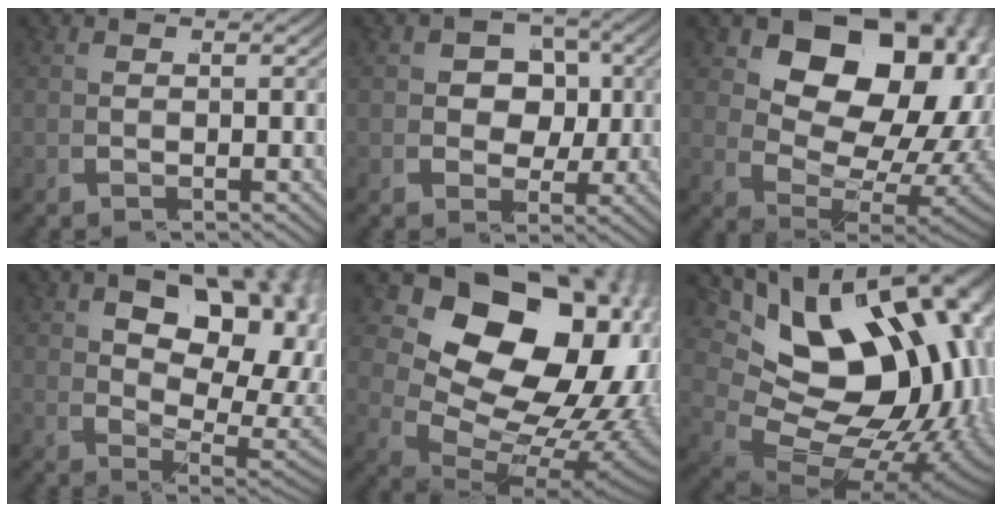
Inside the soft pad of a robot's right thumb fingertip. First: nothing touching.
{"total": 5.5, "force": [0.2, 4.5, 3.2], "torque": [-0.063, -0.024, 0.013]}
{"total": 18.2, "force": [2.5, 11.9, 13.5], "torque": [-0.236, -0.041, 0.059]}
{"total": 11.7, "force": [1.8, 7.4, 8.9], "torque": [-0.136, -0.032, 0.047]}
{"total": 24.2, "force": [0.6, 16.9, 17.4], "torque": [-0.316, -0.050, 0.029]}
{"total": 20.5, "force": [-0.1, 13.1, 15.8], "torque": [-0.284, -0.045, 0.022]}